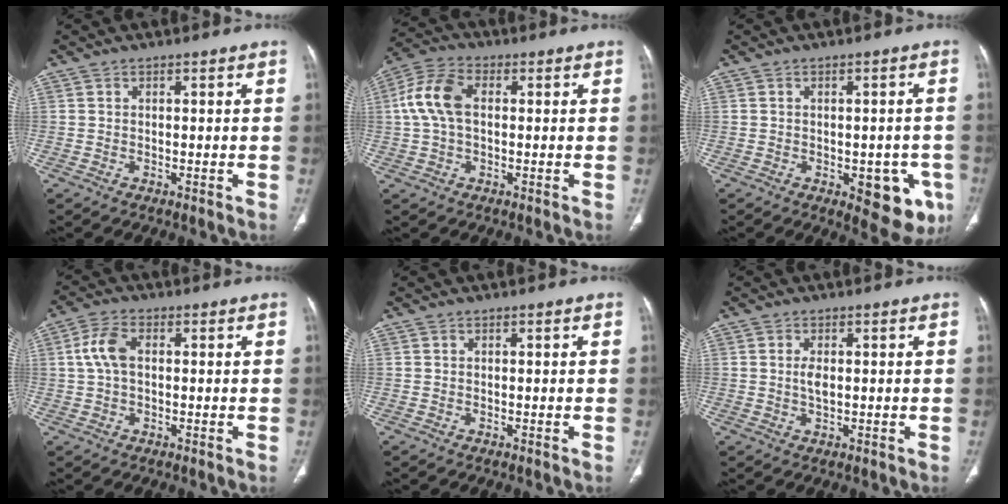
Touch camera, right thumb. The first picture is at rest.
{"total": 9.1, "force": [1.0, 5.5, 7.2], "torque": [-0.159, 0.026, 0.016]}
{"total": 9.9, "force": [-3.5, 4.8, 7.9], "torque": [-0.061, 0.002, -0.033]}
{"total": 5.6, "force": [0.7, 3.3, 4.5], "torque": [-0.103, 0.016, 0.010]}
{"total": 0.0}
{"total": 2.4, "force": [0.3, 1.1, 2.1], "torque": [-0.042, -0.003, 0.005]}